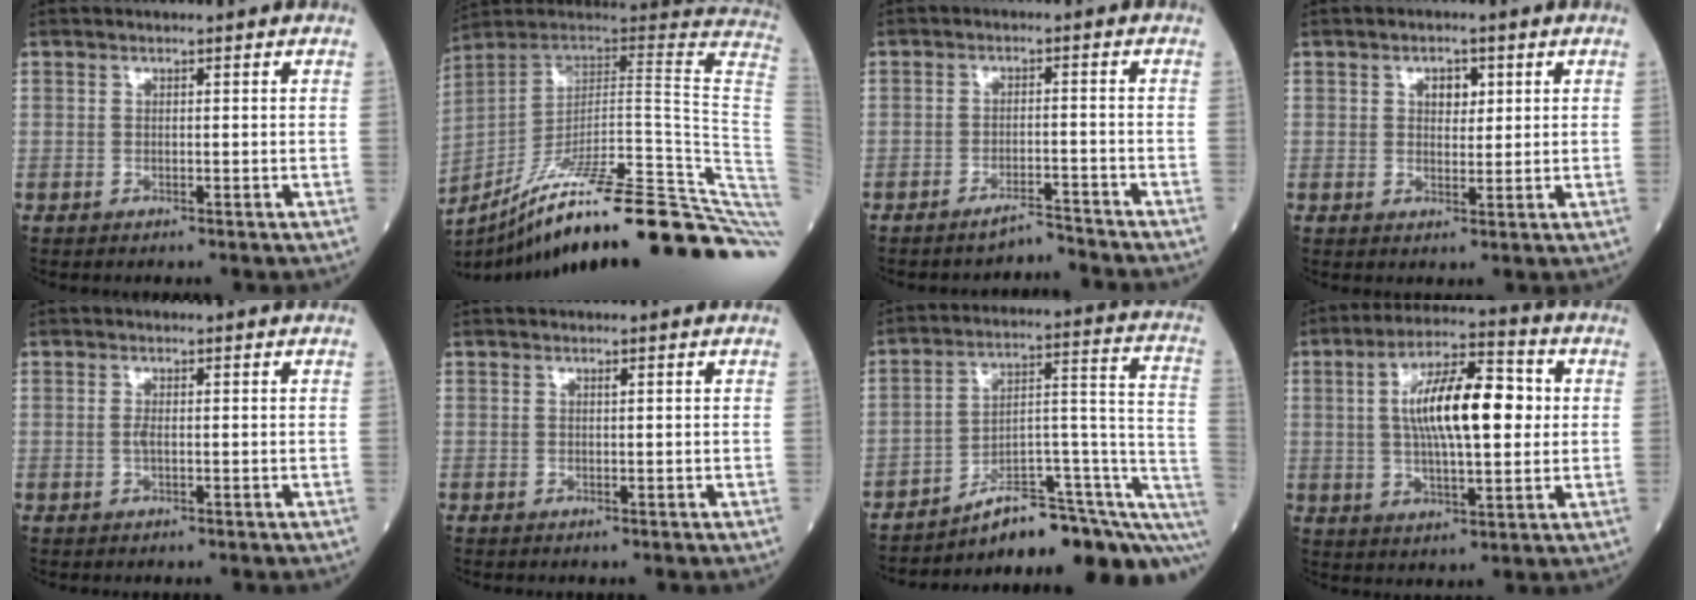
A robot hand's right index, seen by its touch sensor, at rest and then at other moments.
{"total": 34.4, "force": [-23.3, 0.9, 25.3], "torque": [-0.228, -0.018, -0.341]}
{"total": 3.3, "force": [-3.3, -0.6, -0.1], "torque": [0.006, -0.010, -0.052]}
{"total": 2.9, "force": [1.1, 1.7, 2.0], "torque": [-0.026, 0.003, 0.017]}
{"total": 0.0}
{"total": 0.0}
{"total": 17.6, "force": [-12.9, 4.7, 11.0], "torque": [-0.079, 0.081, -0.176]}
{"total": 13.9, "force": [1.9, 3.9, 13.2], "torque": [-0.233, 0.025, 0.028]}